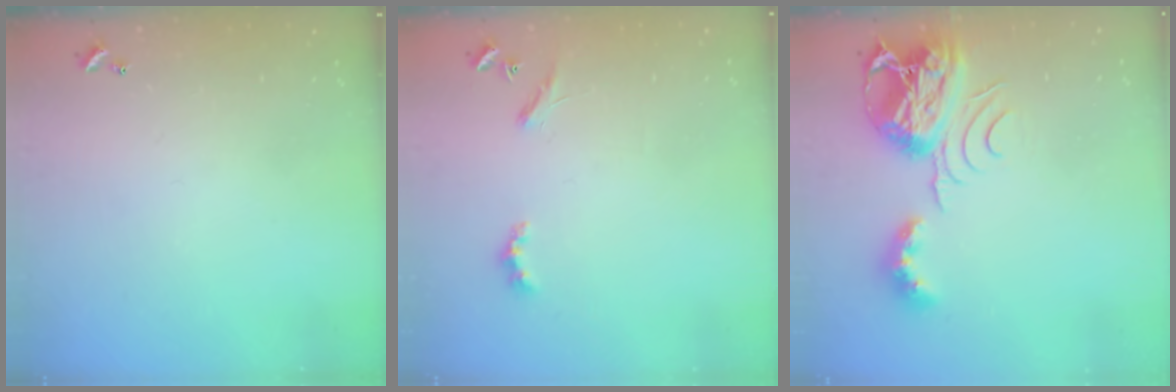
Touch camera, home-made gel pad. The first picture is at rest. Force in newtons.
{"total": 3.1, "press": 3.1, "slide": 0.6}
{"total": 7.9, "press": 7.8, "slide": 1.1}